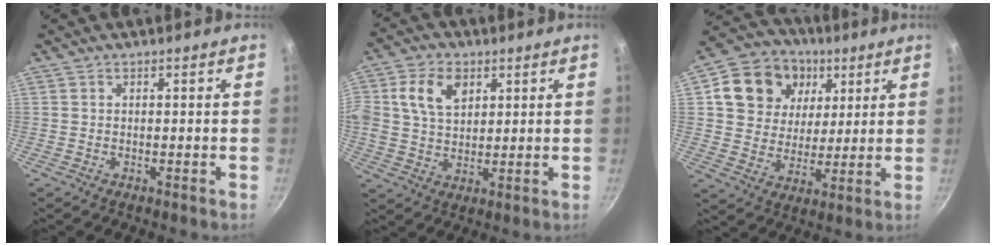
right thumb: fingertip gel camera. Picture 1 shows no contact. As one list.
[{"total": 9.8, "force": [3.4, 6.8, 6.3], "torque": [-0.104, -0.002, 0.058]}, {"total": 16.2, "force": [5.7, 13.3, 7.3], "torque": [-0.106, -0.003, 0.093]}]